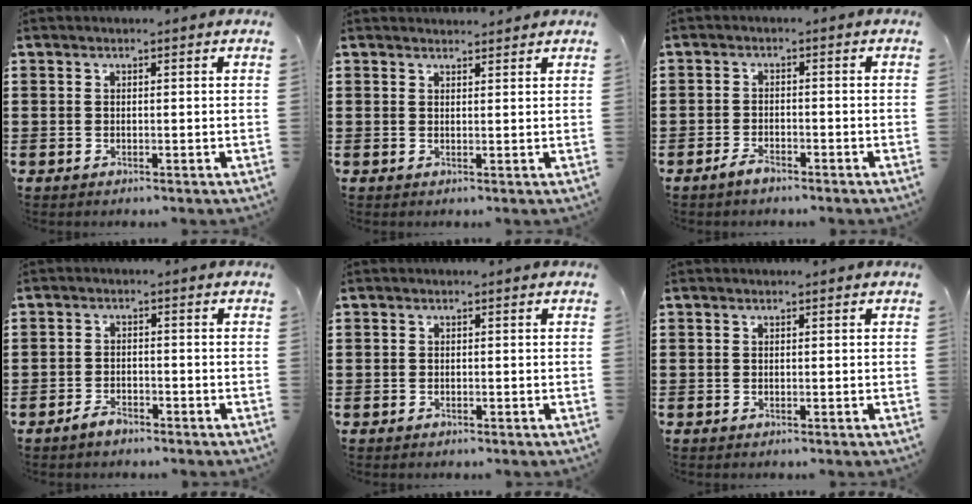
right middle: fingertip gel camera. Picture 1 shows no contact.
{"total": 1.4, "force": [1.4, 0.2, 0.1], "torque": [0.004, -0.002, 0.025]}
{"total": 2.3, "force": [-1.9, 0.9, 0.9], "torque": [-0.025, 0.000, -0.040]}
{"total": 2.5, "force": [-2.2, 1.0, 0.7], "torque": [-0.016, 0.002, -0.043]}
{"total": 0.9, "force": [-0.7, 0.6, 0.0], "torque": [0.000, 0.002, -0.015]}
{"total": 0.0}